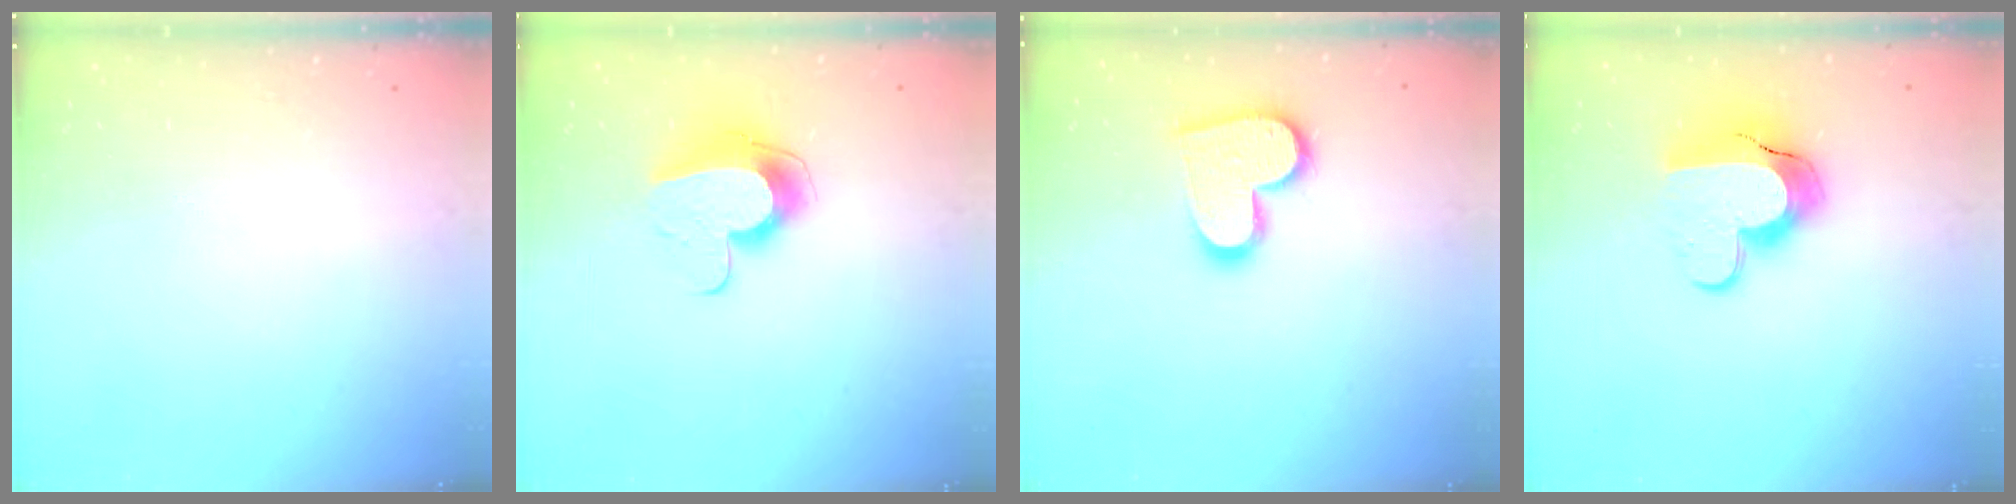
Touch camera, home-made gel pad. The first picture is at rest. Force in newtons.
{"total": 10.7, "press": 10.6, "slide": 0.7}
{"total": 13.8, "press": 13.8, "slide": 1.1}
{"total": 12.9, "press": 12.9, "slide": 0.9}